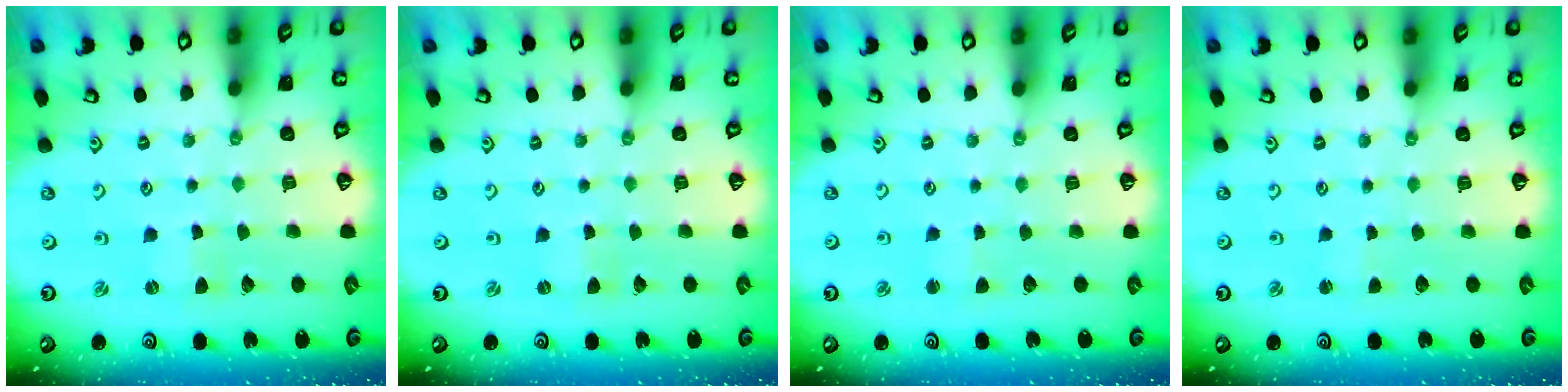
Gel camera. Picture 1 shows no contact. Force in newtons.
{"total": 0.0}
{"total": 1.8, "press": 1.8, "slide": 0.2}
{"total": 0.8, "press": 0.8, "slide": 0.2}